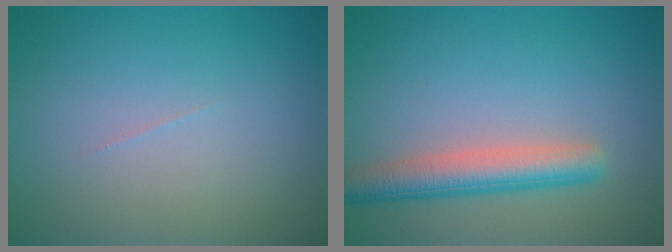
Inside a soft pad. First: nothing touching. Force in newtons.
{"total": 4.3, "press": 4.3, "slide": 0.2}